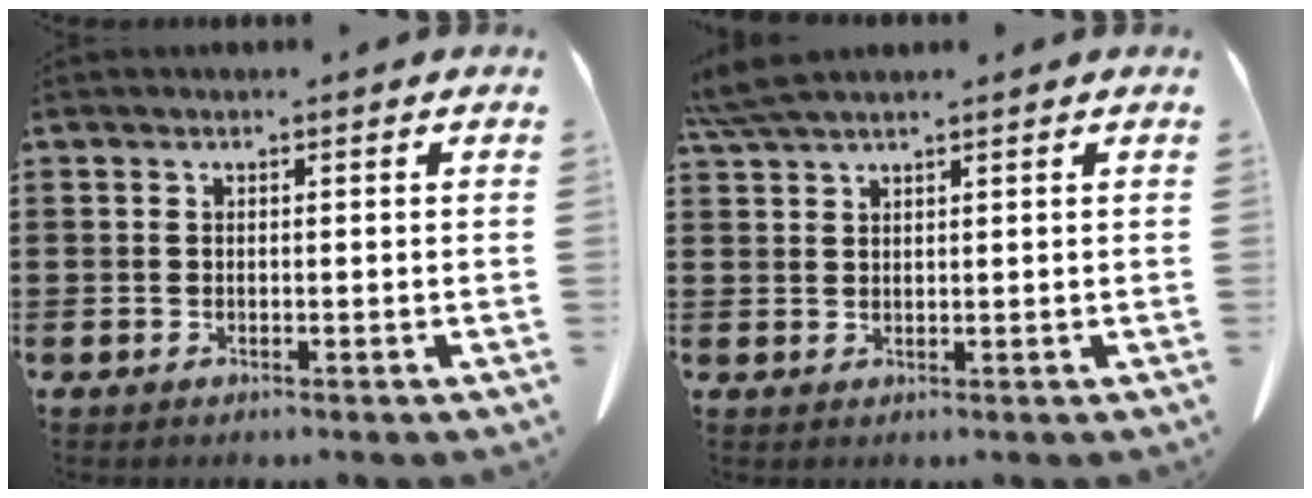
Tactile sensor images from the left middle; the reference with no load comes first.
{"total": 3.9, "force": [3.2, 0.3, 2.1], "torque": [-0.051, -0.001, 0.062]}